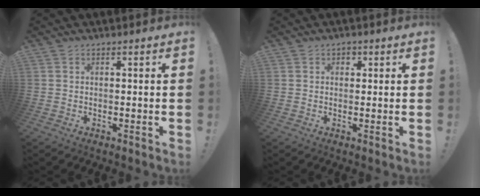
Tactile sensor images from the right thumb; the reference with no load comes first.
{"total": 1.7, "force": [0.5, 1.5, 0.6], "torque": [-0.008, 0.001, 0.008]}